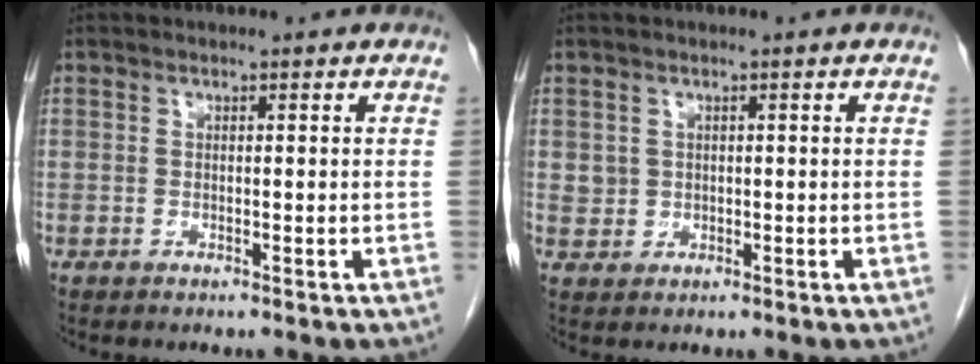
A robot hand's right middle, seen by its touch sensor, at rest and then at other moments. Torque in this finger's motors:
{"motor_torque": [-0.21, -0.04, -0.01, 0.01]}